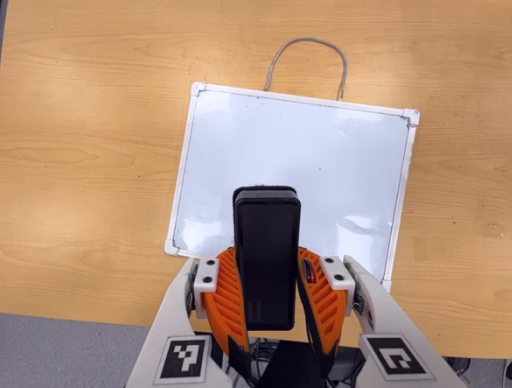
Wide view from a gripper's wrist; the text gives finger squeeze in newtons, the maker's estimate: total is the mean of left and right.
{"total": 8.7, "left": 6.4, "right": 11.0}